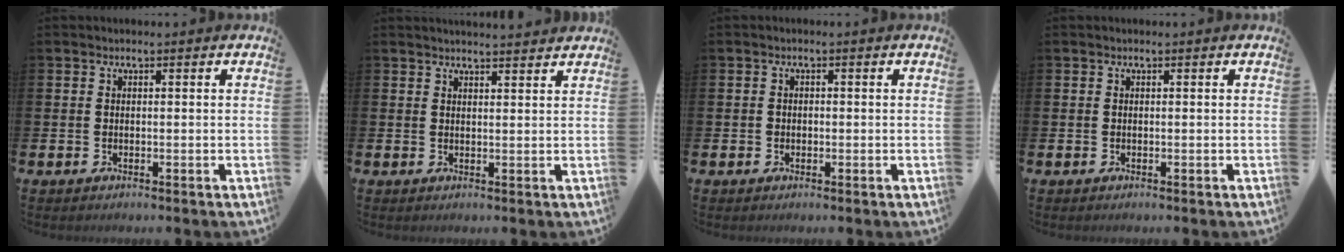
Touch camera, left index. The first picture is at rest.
{"total": 2.3, "force": [2.3, -0.1, 0.0], "torque": [0.006, -0.016, 0.040]}
{"total": 0.9, "force": [-0.2, 0.8, 0.3], "torque": [-0.001, 0.004, -0.008]}
{"total": 0.0}